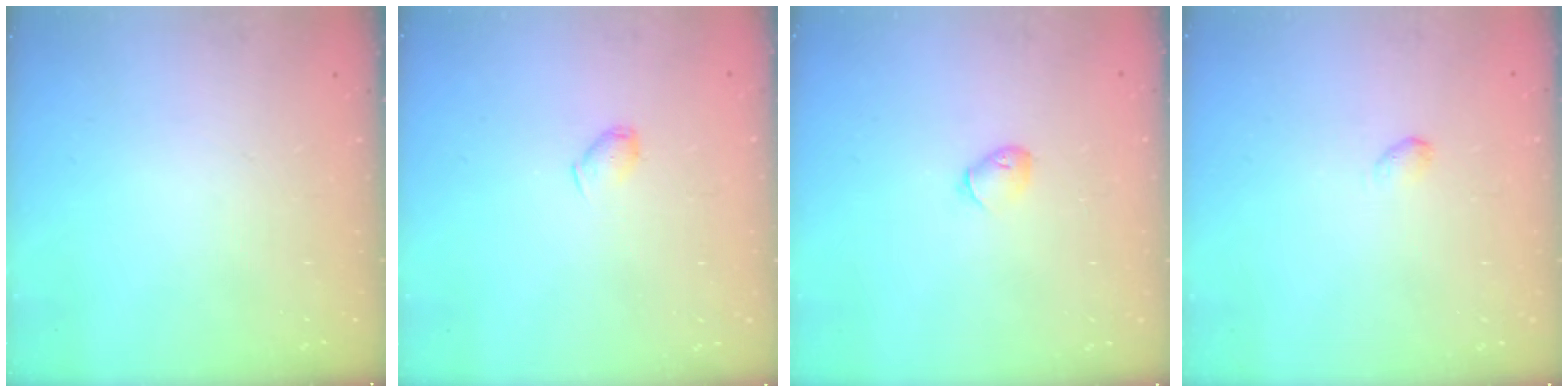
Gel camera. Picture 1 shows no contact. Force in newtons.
{"total": 4.7, "press": 4.6, "slide": 0.8}
{"total": 4.7, "press": 4.6, "slide": 1.0}
{"total": 2.8, "press": 2.7, "slide": 0.5}